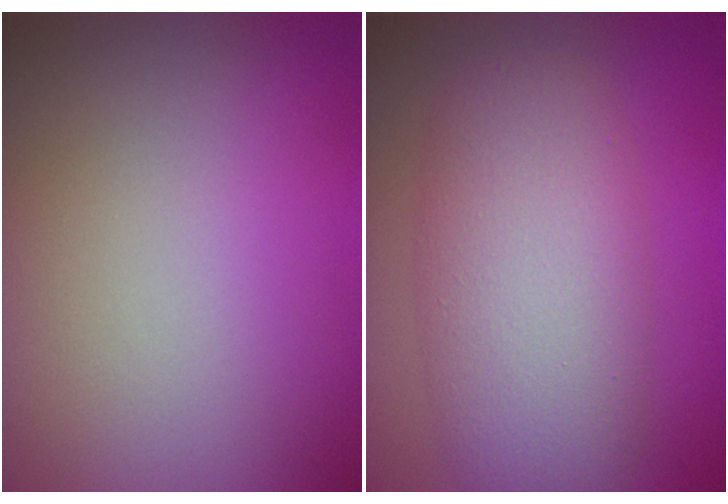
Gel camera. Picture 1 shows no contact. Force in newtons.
{"total": 7.8, "press": 7.8, "slide": 0.4}